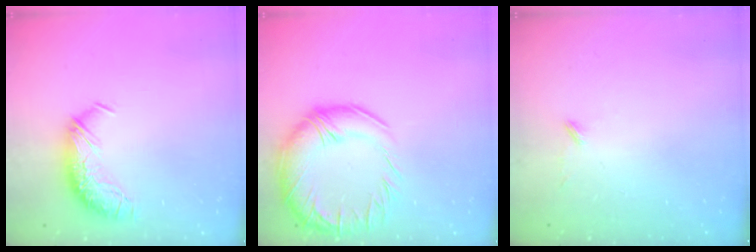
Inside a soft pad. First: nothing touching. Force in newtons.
{"total": 8.1, "press": 7.8, "slide": 2.2}
{"total": 8.7, "press": 8.7, "slide": 0.5}